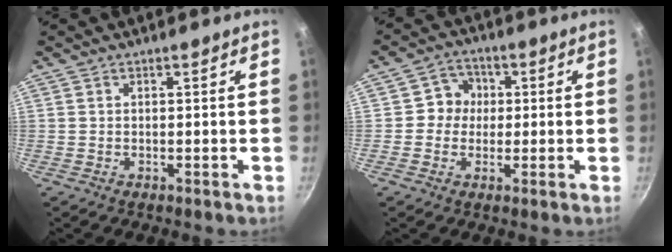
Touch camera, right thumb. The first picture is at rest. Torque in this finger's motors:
{"motor_torque": [-0.53, 0.04, 0.37, 0.22, -0.01]}